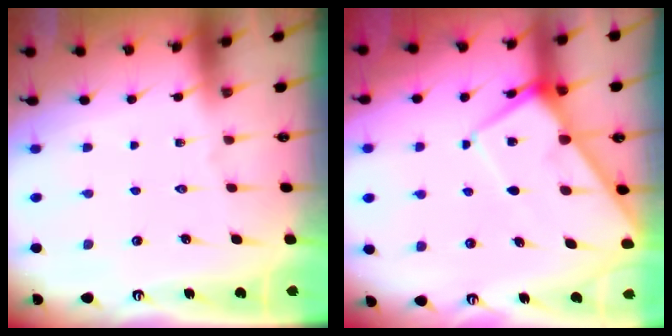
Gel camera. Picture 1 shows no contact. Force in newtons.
{"total": 8.4, "press": 8.4, "slide": 0.8}